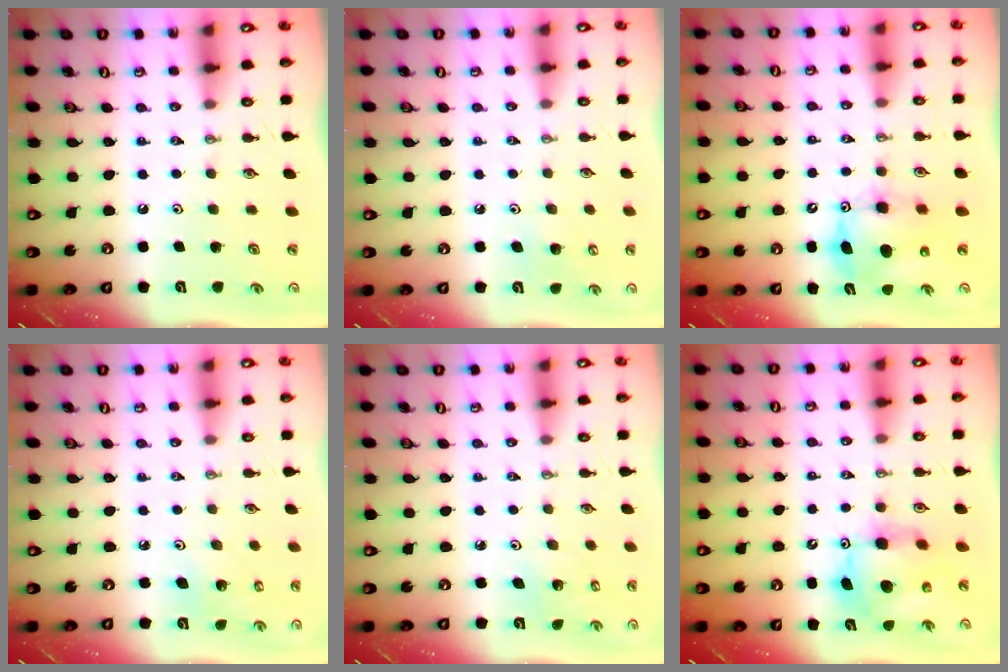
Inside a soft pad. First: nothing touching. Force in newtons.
{"total": 6.4, "press": 6.3, "slide": 0.9}
{"total": 8.8, "press": 8.8, "slide": 0.6}
{"total": 5.8, "press": 5.7, "slide": 1.1}
{"total": 2.0, "press": 2.0, "slide": 0.1}
{"total": 12.3, "press": 12.2, "slide": 1.2}